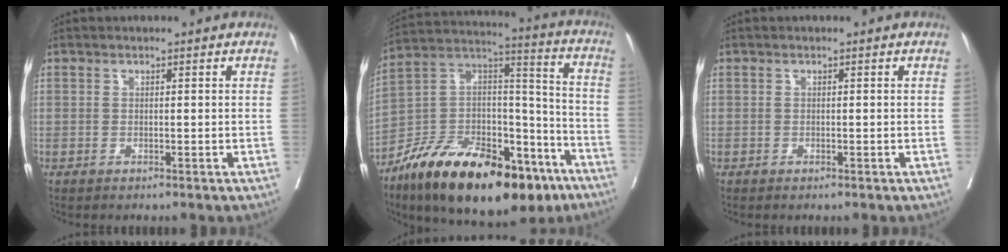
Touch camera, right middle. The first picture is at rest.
{"total": 27.7, "force": [-18.5, 10.2, 17.9], "torque": [-0.275, 0.015, -0.308]}
{"total": 0.0}